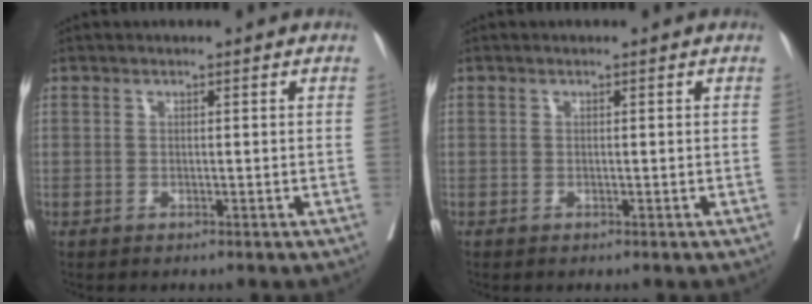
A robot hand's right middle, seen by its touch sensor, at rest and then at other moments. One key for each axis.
{"total": 0.0}